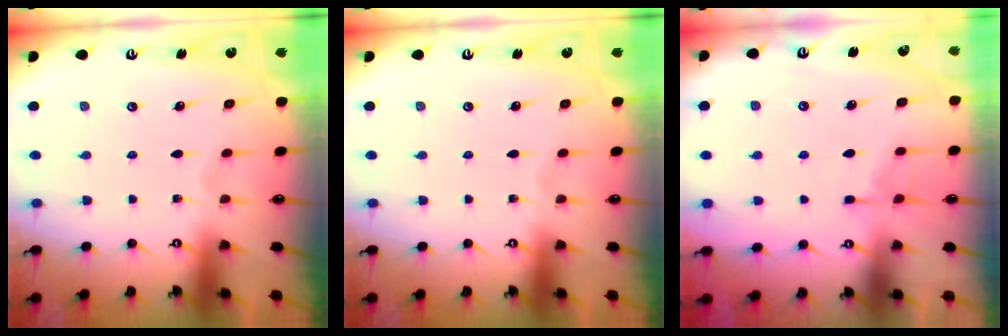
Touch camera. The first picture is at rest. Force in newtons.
{"total": 0.0}
{"total": 4.4, "press": 4.4, "slide": 0.4}